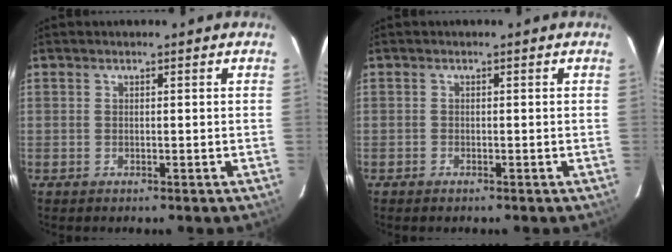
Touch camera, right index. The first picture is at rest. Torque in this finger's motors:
{"motor_torque": [0.25, -0.22, 0.05, -0.01]}